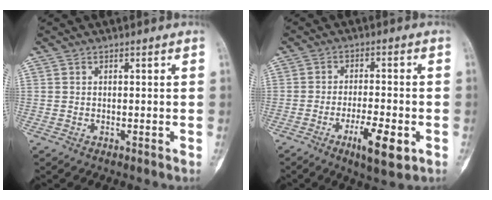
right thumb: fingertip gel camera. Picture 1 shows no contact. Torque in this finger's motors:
{"motor_torque": [-0.22, 0.08, 0.21, 0.44, 0.04]}